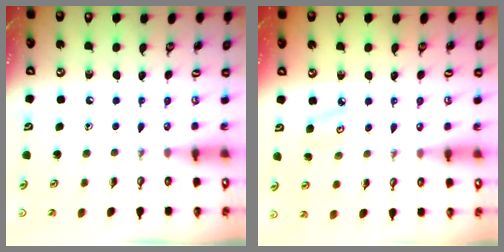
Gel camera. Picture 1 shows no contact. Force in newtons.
{"total": 3.7, "press": 3.6, "slide": 0.4}